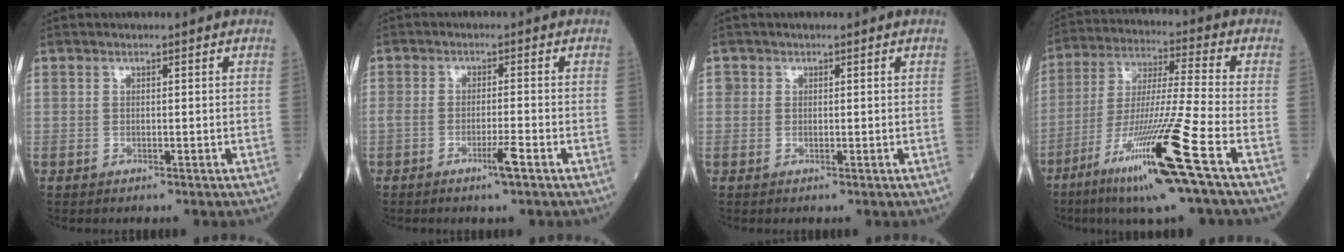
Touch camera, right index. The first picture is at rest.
{"total": 3.7, "force": [-2.1, 0.3, 3.0], "torque": [-0.064, 0.002, -0.037]}
{"total": 2.2, "force": [0.3, 2.1, 0.8], "torque": [-0.040, 0.016, 0.011]}
{"total": 15.0, "force": [-7.8, -1.1, 12.8], "torque": [-0.260, -0.036, -0.143]}